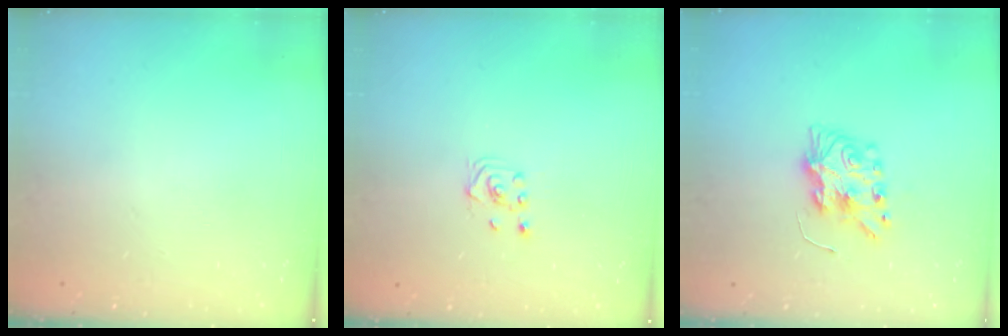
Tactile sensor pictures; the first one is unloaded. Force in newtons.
{"total": 2.3, "press": 2.2, "slide": 0.8}
{"total": 7.7, "press": 7.7, "slide": 0.3}